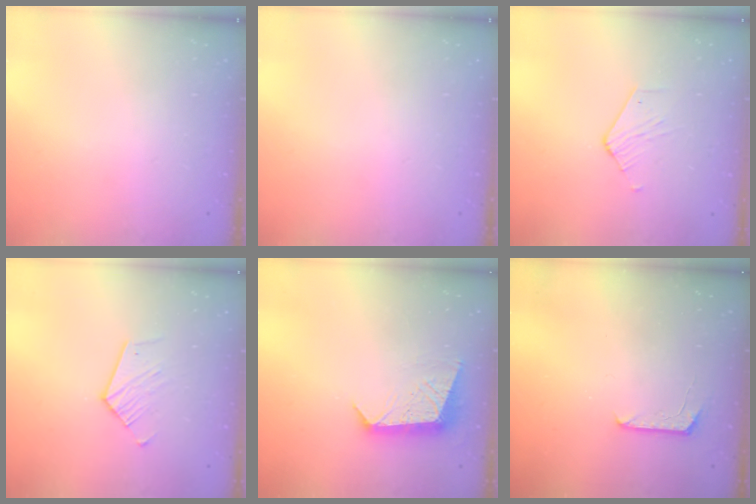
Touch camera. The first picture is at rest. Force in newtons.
{"total": 0.0}
{"total": 2.8, "press": 2.8, "slide": 0.2}
{"total": 6.6, "press": 6.6, "slide": 0.2}
{"total": 10.1, "press": 10.1, "slide": 0.6}
{"total": 6.1, "press": 6.1, "slide": 0.6}